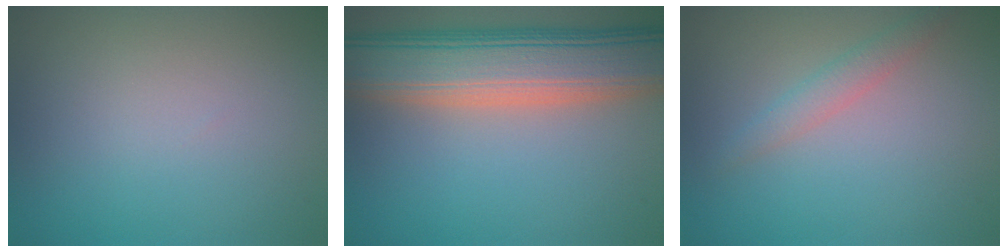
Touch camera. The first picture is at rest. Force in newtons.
{"total": 10.0, "press": 10.0, "slide": 1.0}
{"total": 1.6, "press": 1.6, "slide": 0.0}